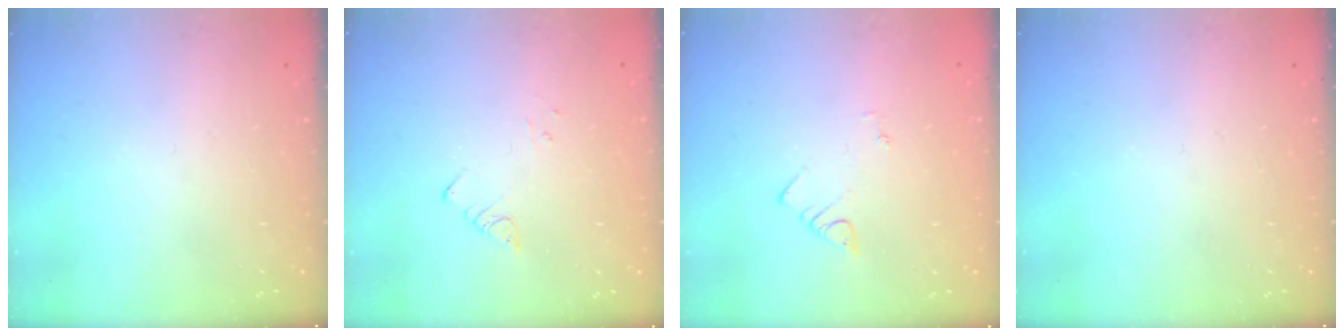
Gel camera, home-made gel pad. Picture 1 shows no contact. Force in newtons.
{"total": 4.0, "press": 3.9, "slide": 0.5}
{"total": 2.1, "press": 2.1, "slide": 0.4}
{"total": 0.0}